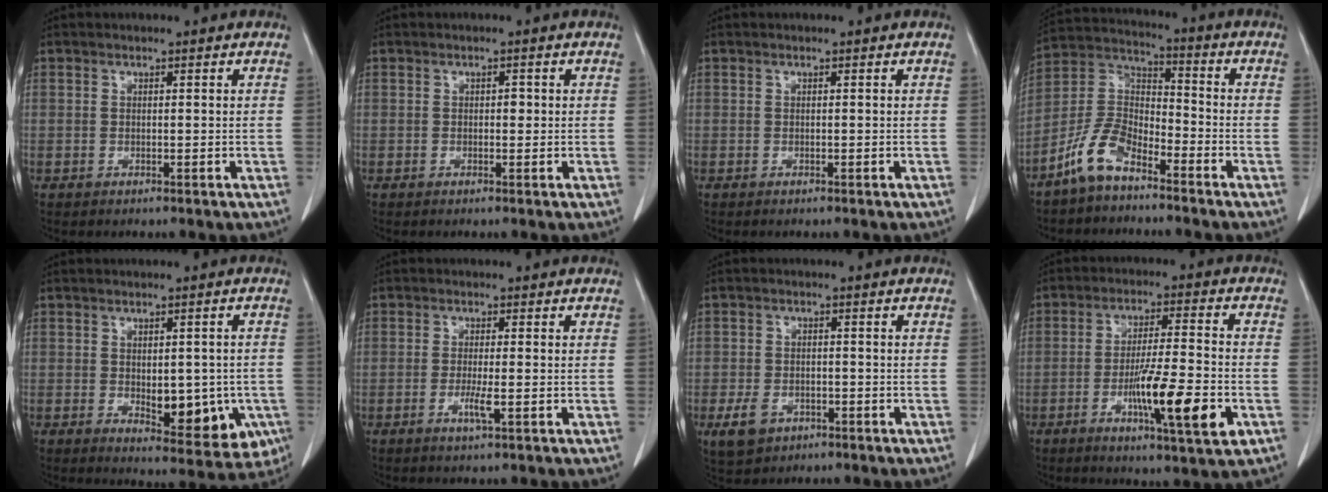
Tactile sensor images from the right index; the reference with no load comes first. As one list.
[{"total": 1.4, "force": [0.0, 0.9, 1.1], "torque": [-0.019, 0.007, 0.000]}, {"total": 0.0}, {"total": 9.9, "force": [-6.9, 4.2, 5.8], "torque": [-0.137, 0.013, -0.142]}, {"total": 12.1, "force": [-3.1, 6.1, 10.0], "torque": [-0.126, 0.005, -0.024]}, {"total": 3.4, "force": [-1.1, 0.6, 3.1], "torque": [-0.061, -0.002, -0.018]}, {"total": 5.8, "force": [-2.8, 4.1, 3.0], "torque": [-0.064, 0.002, -0.038]}, {"total": 13.4, "force": [-4.6, 1.5, 12.5], "torque": [-0.208, -0.010, -0.073]}]